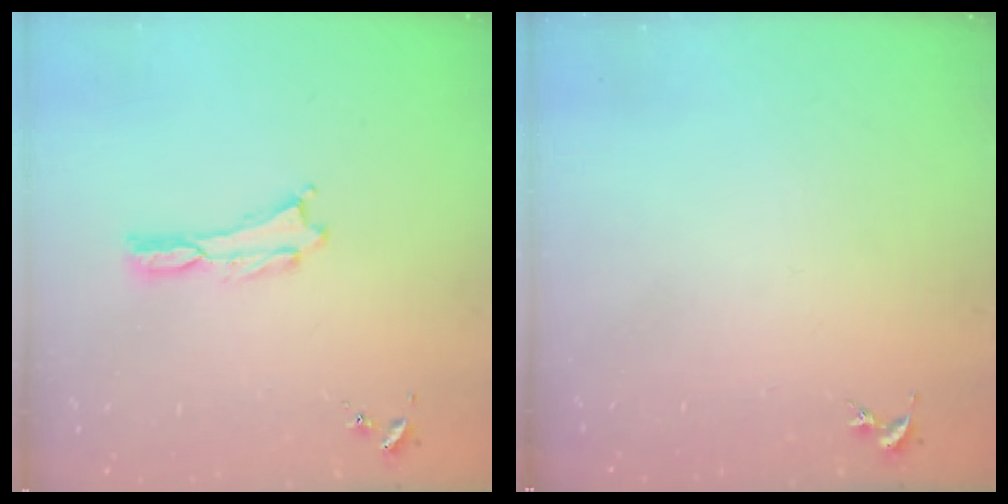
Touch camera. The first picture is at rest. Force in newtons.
{"total": 0.0}